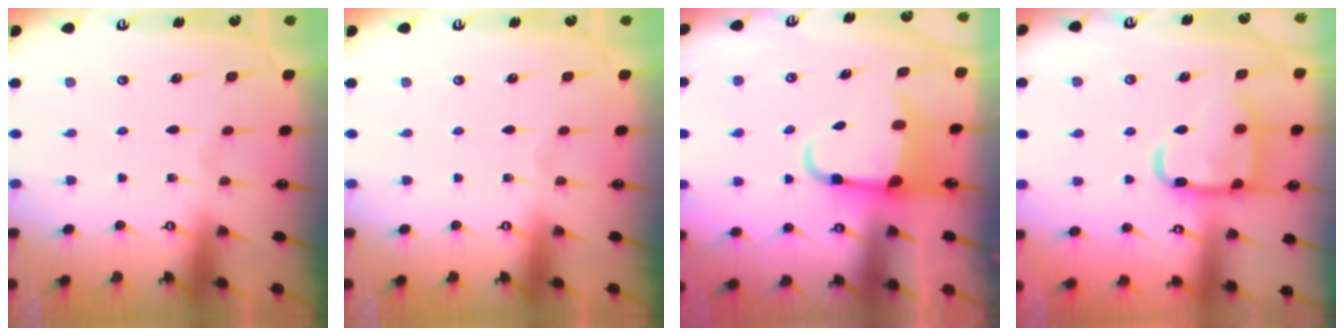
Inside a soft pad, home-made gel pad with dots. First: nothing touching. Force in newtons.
{"total": 0.0}
{"total": 5.2, "press": 5.0, "slide": 1.2}
{"total": 15.2, "press": 15.1, "slide": 1.4}